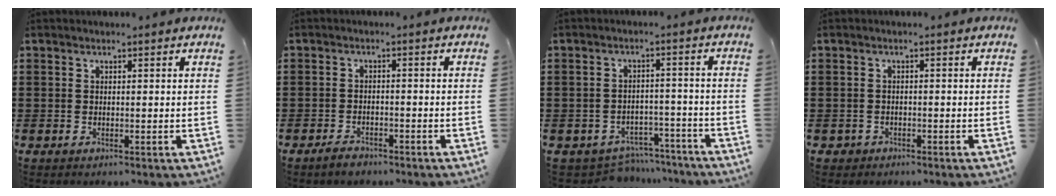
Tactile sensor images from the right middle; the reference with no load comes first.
{"total": 2.0, "force": [-1.8, 0.6, 0.5], "torque": [-0.013, 0.002, -0.038]}
{"total": 4.8, "force": [-4.7, 1.3, 0.1], "torque": [-0.006, 0.010, -0.097]}
{"total": 1.0, "force": [-0.8, 0.6, 0.0], "torque": [-0.002, 0.000, -0.020]}